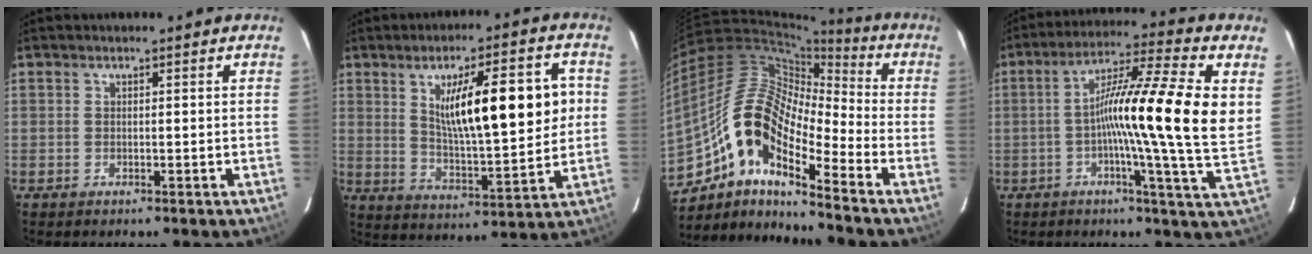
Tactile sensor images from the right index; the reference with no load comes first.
{"total": 16.5, "force": [3.6, 3.5, 15.7], "torque": [-0.244, 0.014, 0.065]}
{"total": 14.3, "force": [-8.4, 3.8, 11.0], "torque": [-0.211, 0.038, -0.147]}
{"total": 18.1, "force": [2.0, -0.4, 18.0], "torque": [-0.286, 0.015, 0.014]}